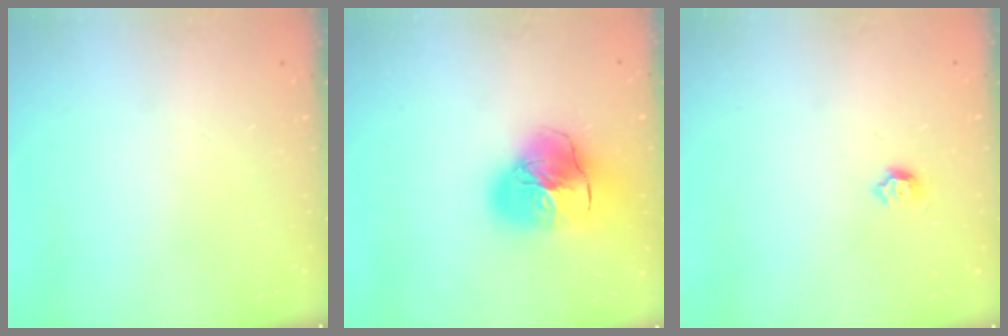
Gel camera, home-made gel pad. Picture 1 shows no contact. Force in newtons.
{"total": 20.3, "press": 20.2, "slide": 2.2}
{"total": 4.0, "press": 3.9, "slide": 0.7}